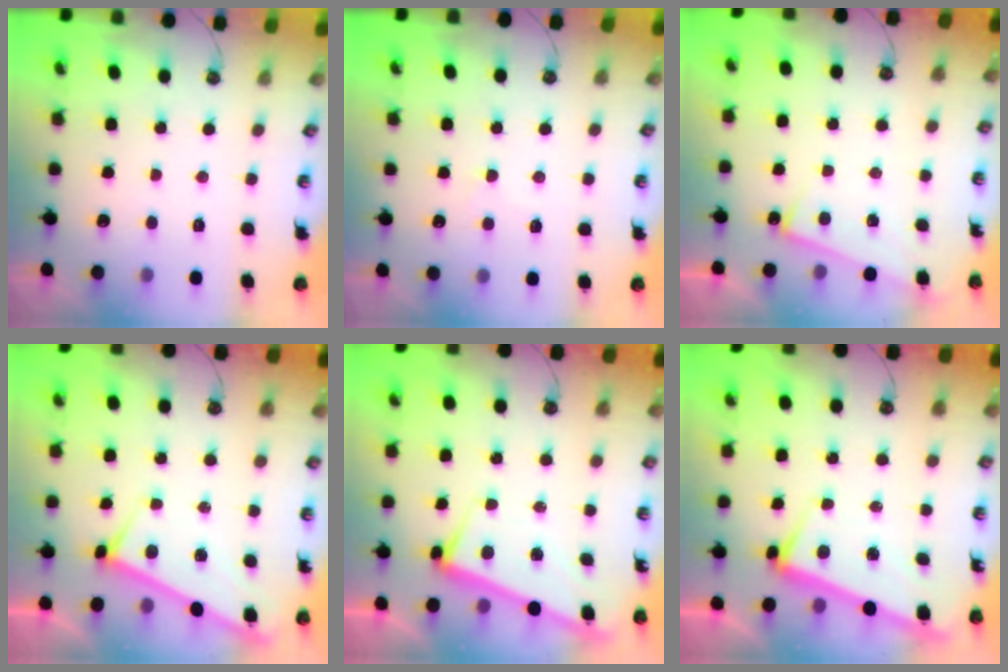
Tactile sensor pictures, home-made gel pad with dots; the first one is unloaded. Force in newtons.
{"total": 1.4, "press": 1.3, "slide": 0.5}
{"total": 2.5, "press": 2.5, "slide": 0.4}
{"total": 3.3, "press": 3.3, "slide": 0.3}
{"total": 2.6, "press": 2.5, "slide": 0.7}
{"total": 3.2, "press": 3.0, "slide": 1.0}